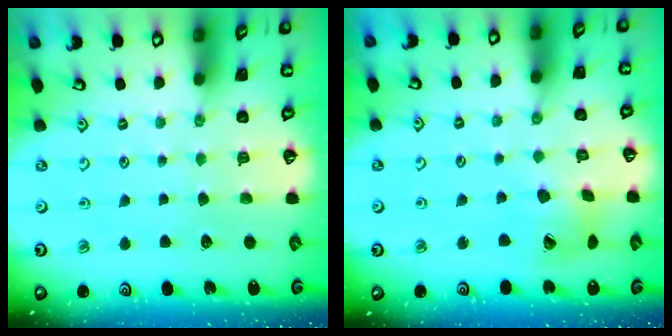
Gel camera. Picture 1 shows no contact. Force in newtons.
{"total": 11.8, "press": 11.7, "slide": 1.5}